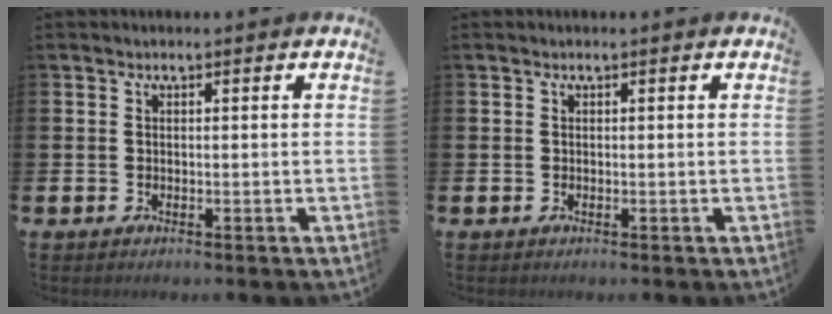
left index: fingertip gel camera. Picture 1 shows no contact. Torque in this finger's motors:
{"motor_torque": [0.00, 0.00, 0.00, 0.00]}